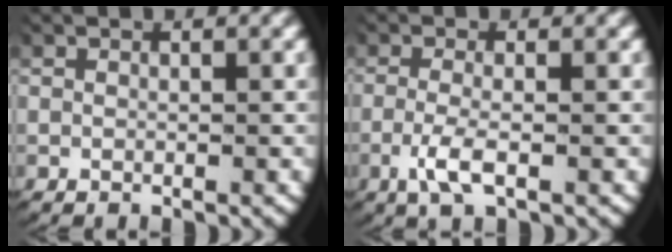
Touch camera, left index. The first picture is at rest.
{"total": 2.8, "force": [-1.1, 0.7, 2.5], "torque": [-0.066, -0.013, -0.016]}